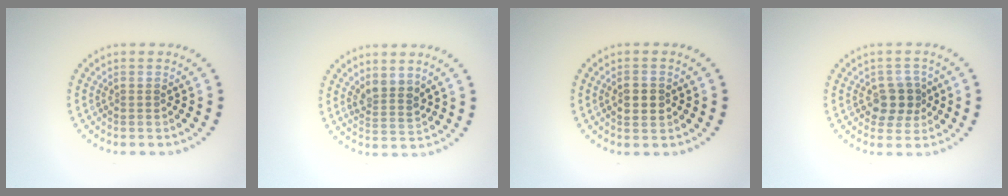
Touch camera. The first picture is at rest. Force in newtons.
{"total": 2.4, "press": 1.9, "slide": 1.5}
{"total": 2.4, "press": 2.4, "slide": 0.1}
{"total": 3.0, "press": 2.8, "slide": 1.1}